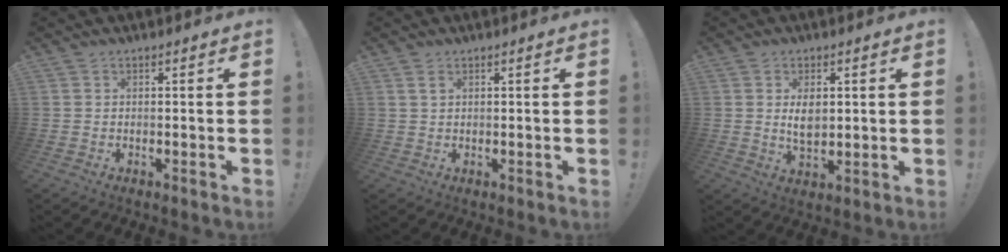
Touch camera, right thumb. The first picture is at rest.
{"total": 1.6, "force": [0.9, 0.8, 1.1], "torque": [-0.018, -0.001, 0.017]}
{"total": 5.5, "force": [1.2, 3.1, 4.3], "torque": [-0.070, -0.007, 0.018]}